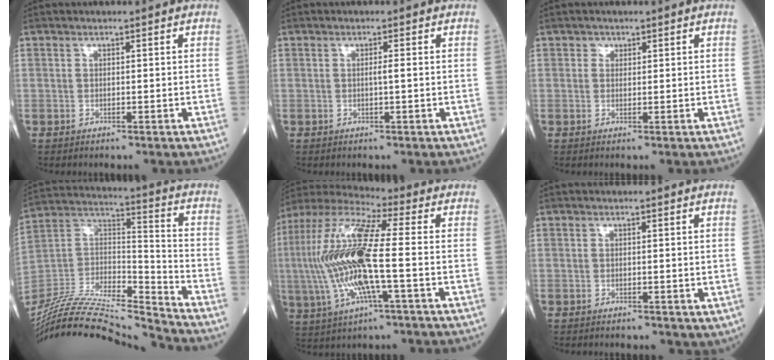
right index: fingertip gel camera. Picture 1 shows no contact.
{"total": 0.9, "force": [0.0, -0.2, 0.9], "torque": [-0.016, 0.000, -0.002]}
{"total": 0.9, "force": [0.5, 0.8, 0.1], "torque": [0.005, -0.002, 0.005]}
{"total": 24.4, "force": [-23.0, 0.8, 8.3], "torque": [-0.190, -0.001, -0.397]}
{"total": 17.6, "force": [-1.4, 2.7, 17.3], "torque": [-0.377, 0.003, -0.031]}
{"total": 0.9, "force": [-0.1, 0.7, 0.6], "torque": [-0.007, -0.003, 0.000]}